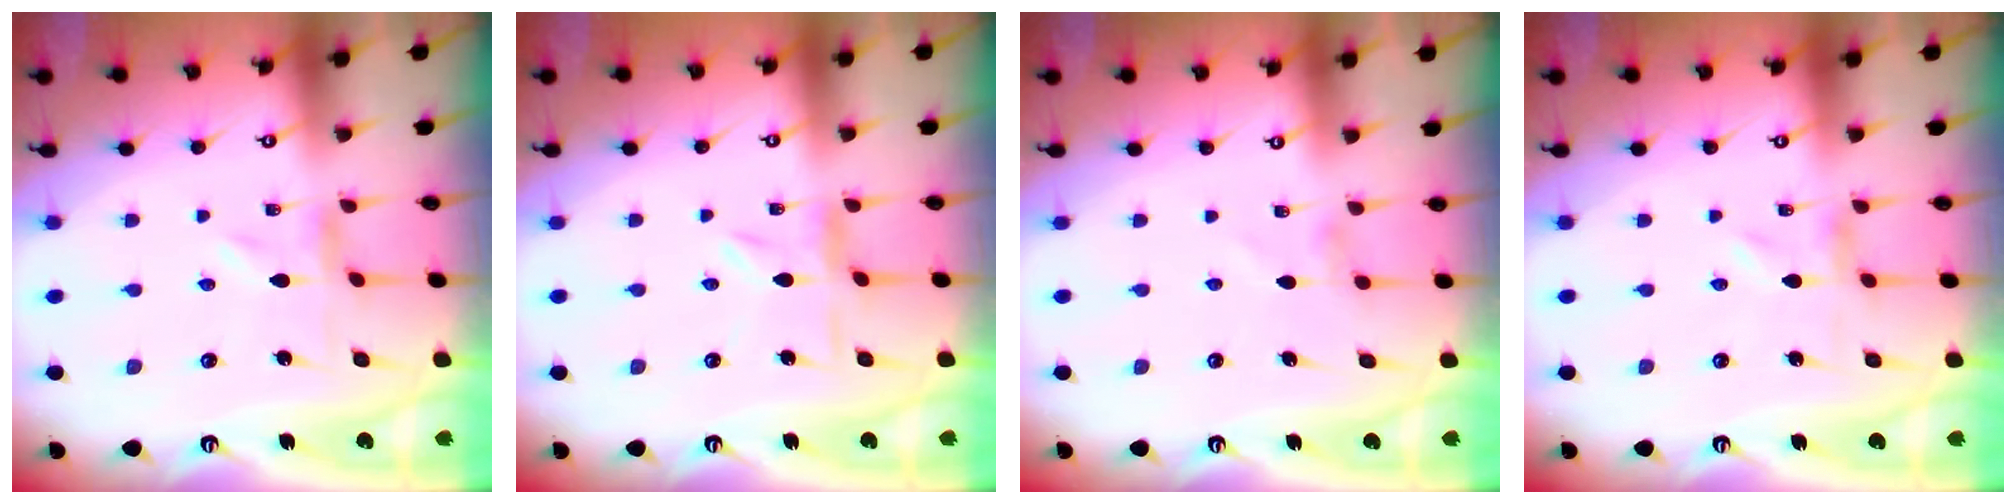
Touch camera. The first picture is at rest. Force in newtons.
{"total": 2.0, "press": 2.0, "slide": 0.3}
{"total": 0.0}
{"total": 0.0}